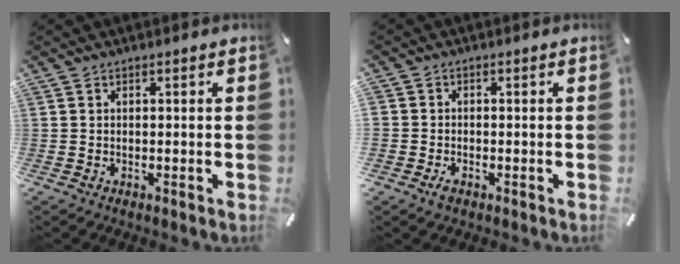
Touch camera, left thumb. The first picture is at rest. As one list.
[{"total": 3.4, "force": [-1.1, 3.2, 0.3], "torque": [0.003, 0.008, -0.022]}]